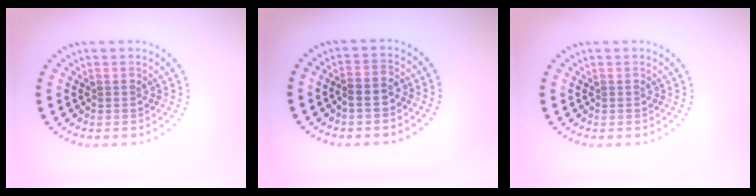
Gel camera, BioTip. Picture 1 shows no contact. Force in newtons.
{"total": 1.5, "press": 1.3, "slide": 0.6}
{"total": 0.0}